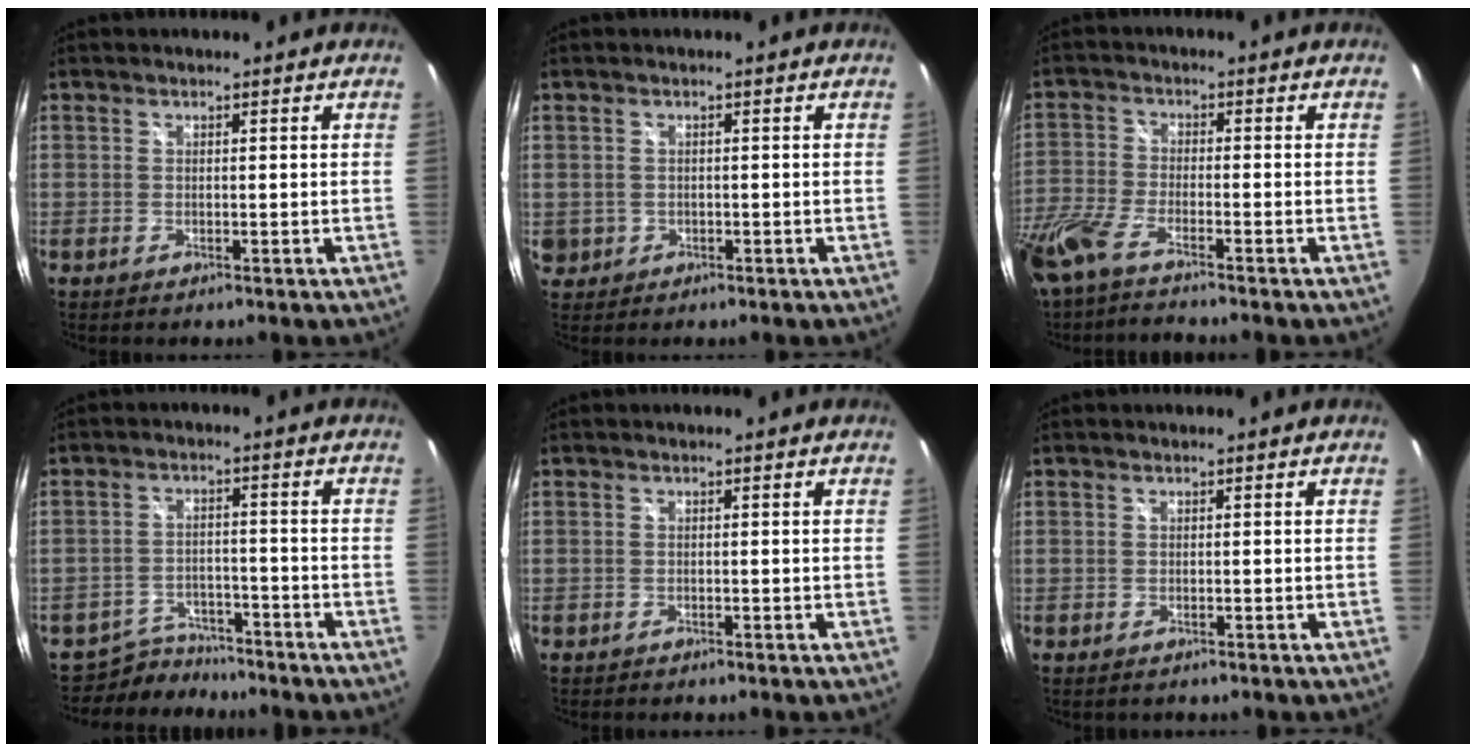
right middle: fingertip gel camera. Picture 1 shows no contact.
{"total": 3.5, "force": [-0.4, 3.2, 1.2], "torque": [-0.028, -0.001, 0.001]}
{"total": 8.5, "force": [-6.7, 1.8, 4.8], "torque": [-0.125, -0.019, -0.138]}
{"total": 6.2, "force": [-5.8, 2.3, -0.2], "torque": [-0.015, 0.010, -0.093]}
{"total": 0.5, "force": [-0.5, 0.1, 0.0], "torque": [-0.005, 0.000, -0.008]}
{"total": 0.0}